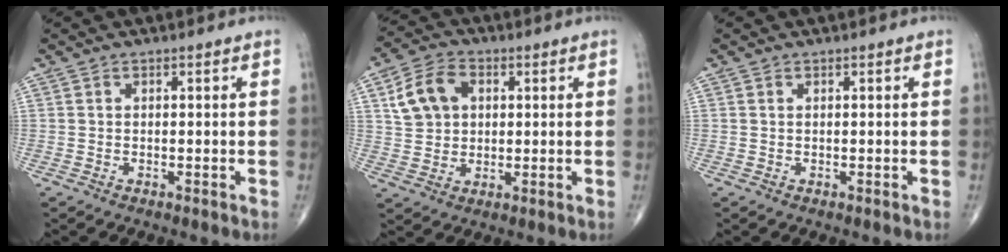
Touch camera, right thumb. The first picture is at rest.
{"total": 9.2, "force": [2.6, 6.9, 5.5], "torque": [-0.087, 0.006, 0.048]}
{"total": 0.0}